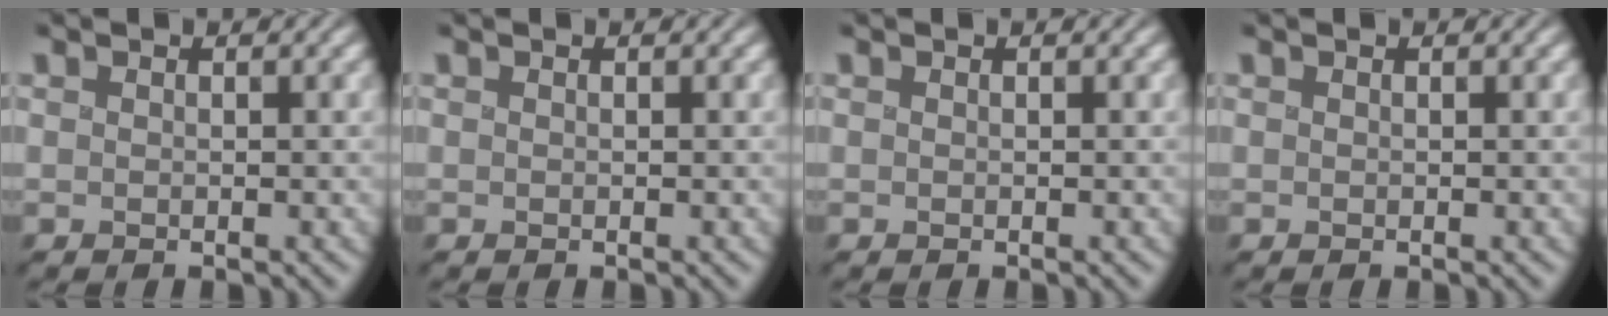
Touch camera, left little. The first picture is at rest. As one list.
[{"total": 0.0}, {"total": 0.0}, {"total": 0.0}]